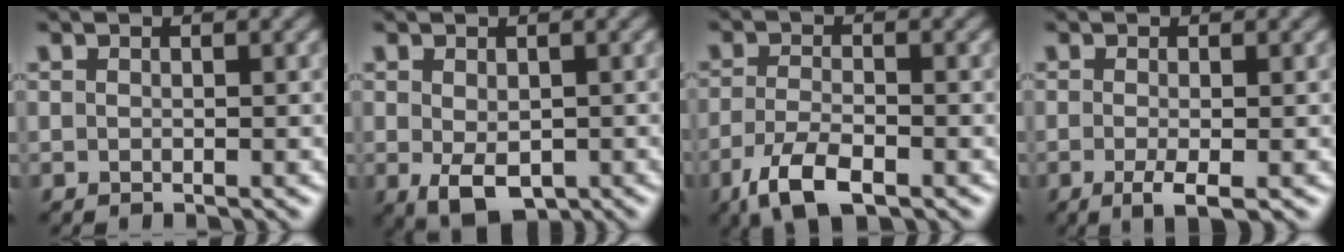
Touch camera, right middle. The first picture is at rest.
{"total": 4.0, "force": [-1.0, 2.4, 3.1], "torque": [-0.058, -0.014, -0.011]}
{"total": 4.7, "force": [-2.8, 1.7, 3.4], "torque": [-0.076, -0.010, -0.057]}
{"total": 2.4, "force": [-0.9, 0.5, 2.1], "torque": [-0.043, -0.009, -0.016]}